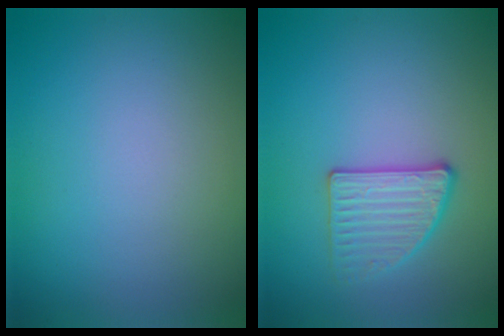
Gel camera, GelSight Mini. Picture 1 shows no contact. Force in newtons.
{"total": 2.8, "press": 2.7, "slide": 0.6}